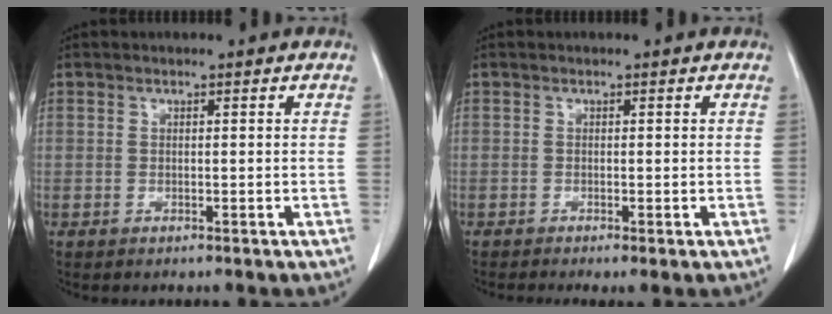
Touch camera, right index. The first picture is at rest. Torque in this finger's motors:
{"motor_torque": [0.75, -0.82, 0.30, 0.07]}